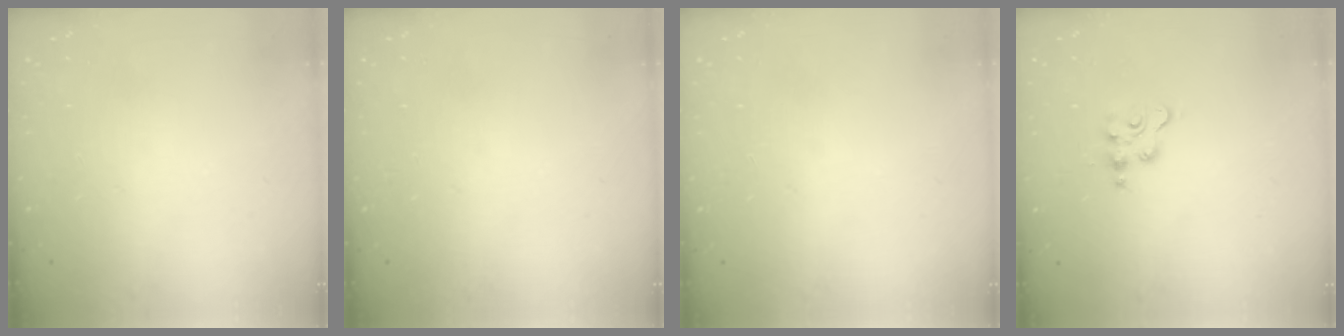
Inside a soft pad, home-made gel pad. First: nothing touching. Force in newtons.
{"total": 0.0}
{"total": 0.7, "press": 0.7, "slide": 0.2}
{"total": 3.7, "press": 3.7, "slide": 0.5}